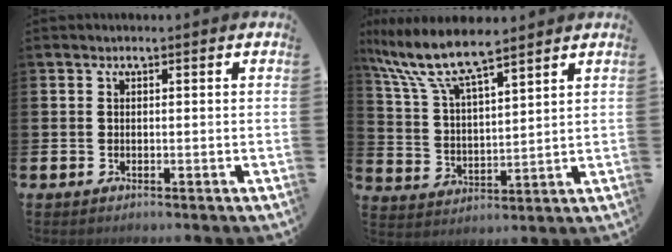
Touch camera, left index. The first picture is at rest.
{"total": 8.8, "force": [7.9, 1.5, 3.6], "torque": [-0.109, -0.037, 0.140]}